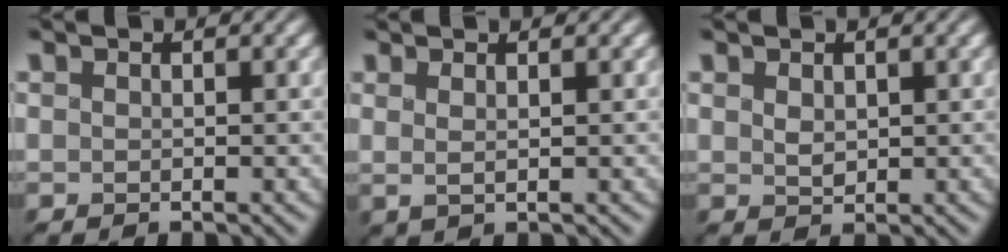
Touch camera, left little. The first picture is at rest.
{"total": 1.6, "force": [0.6, 0.6, 1.4], "torque": [-0.010, 0.001, -0.002]}
{"total": 1.1, "force": [0.4, 0.8, 0.7], "torque": [-0.014, -0.002, 0.010]}